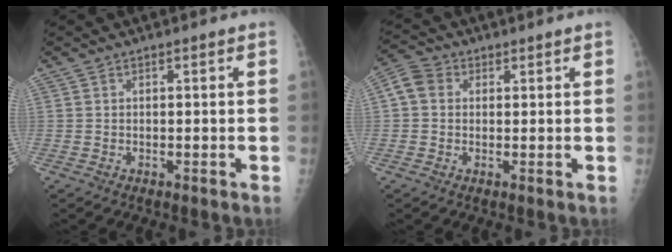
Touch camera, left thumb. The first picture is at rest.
{"total": 5.0, "force": [1.2, 4.0, 2.7], "torque": [-0.047, 0.013, 0.017]}